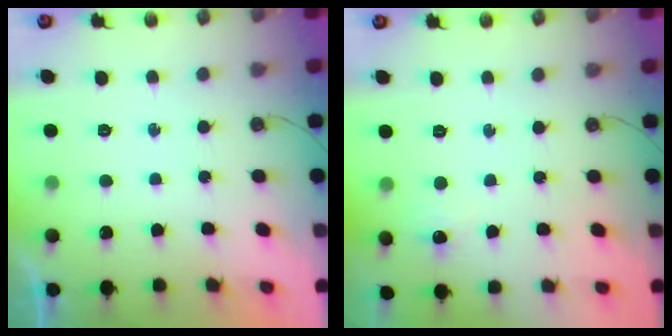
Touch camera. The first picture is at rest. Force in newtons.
{"total": 4.1, "press": 4.0, "slide": 0.6}